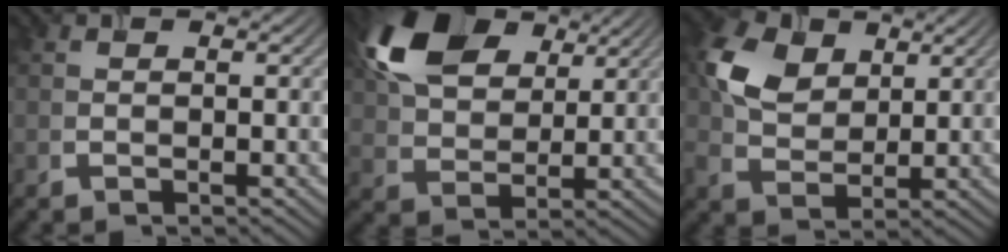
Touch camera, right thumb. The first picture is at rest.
{"total": 13.7, "force": [6.4, 8.1, 8.9], "torque": [-0.204, 0.029, 0.118]}
{"total": 7.6, "force": [2.8, 5.3, 4.7], "torque": [-0.119, 0.003, 0.053]}